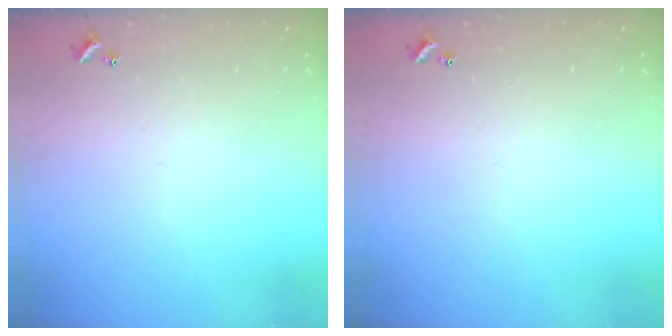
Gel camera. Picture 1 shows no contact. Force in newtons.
{"total": 0.0}